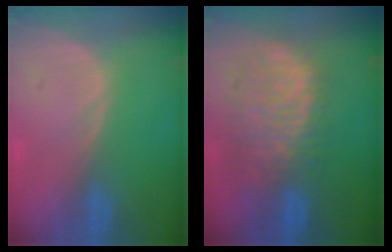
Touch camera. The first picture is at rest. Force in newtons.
{"total": 10.9, "press": 9.4, "slide": 5.5}